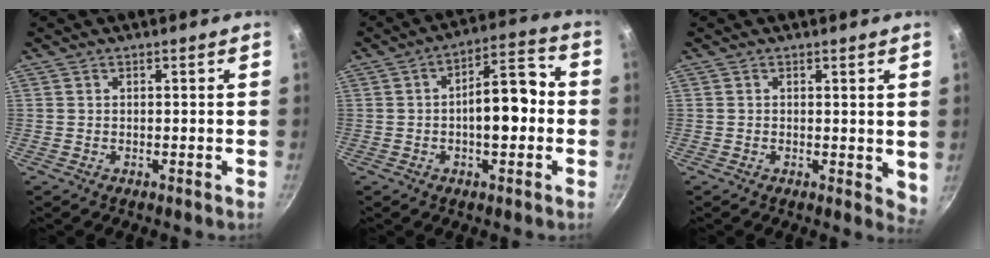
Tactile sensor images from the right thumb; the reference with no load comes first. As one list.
[{"total": 10.6, "force": [-1.1, 4.9, 9.3], "torque": [-0.116, 0.042, -0.023]}, {"total": 3.4, "force": [0.8, 2.0, 2.7], "torque": [-0.026, -0.004, 0.010]}]